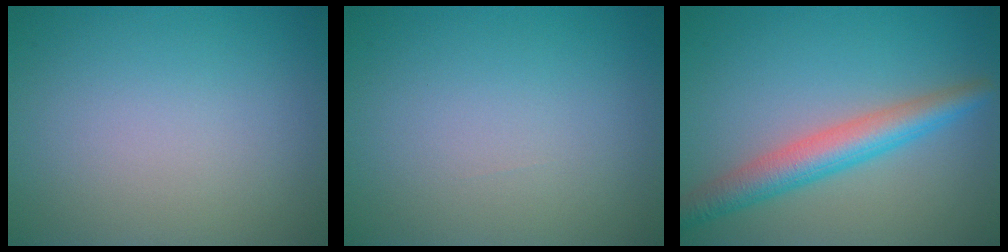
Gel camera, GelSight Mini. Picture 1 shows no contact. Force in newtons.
{"total": 0.0}
{"total": 4.6, "press": 4.6, "slide": 0.0}